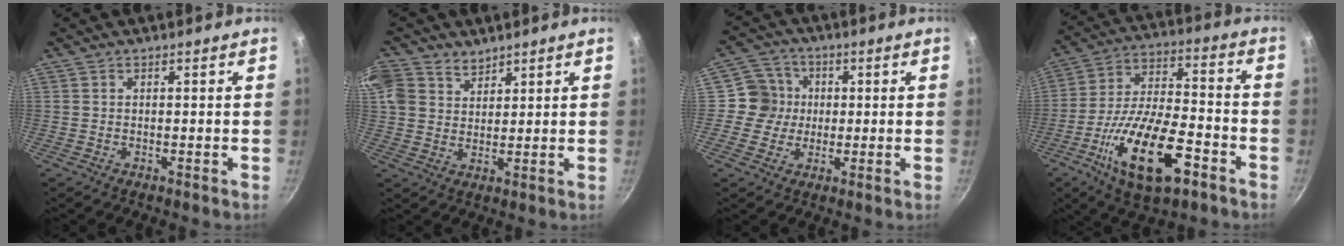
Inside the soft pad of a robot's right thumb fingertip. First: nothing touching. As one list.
[{"total": 10.8, "force": [6.2, 8.0, 3.7], "torque": [-0.087, 0.016, 0.125]}, {"total": 6.9, "force": [0.2, 6.8, 1.2], "torque": [0.021, 0.014, -0.014]}, {"total": 20.1, "force": [-8.9, 8.2, 16.0], "torque": [-0.280, 0.031, -0.161]}]